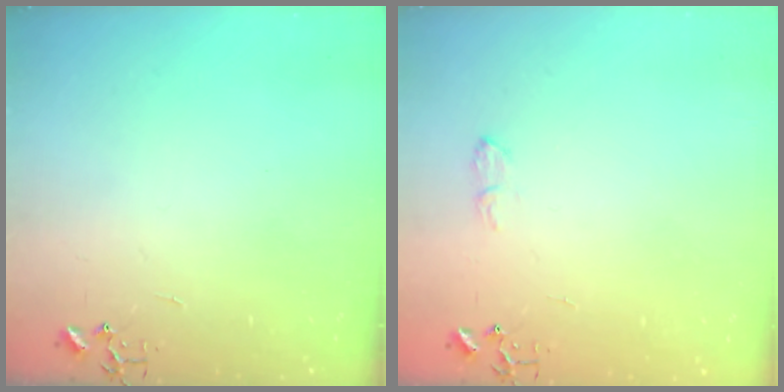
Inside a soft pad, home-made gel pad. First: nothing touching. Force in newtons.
{"total": 5.8, "press": 5.7, "slide": 0.7}